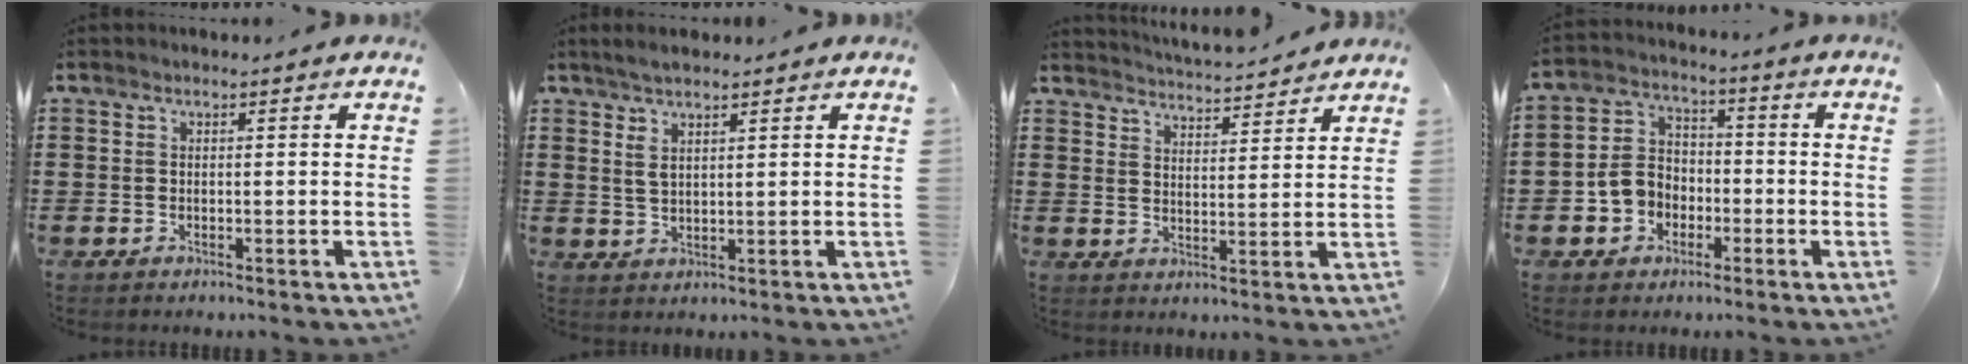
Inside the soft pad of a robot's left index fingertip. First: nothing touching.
{"total": 3.4, "force": [2.0, 1.1, 2.5], "torque": [-0.053, 0.006, 0.035]}
{"total": 3.8, "force": [3.8, -0.4, 0.2], "torque": [-0.019, -0.024, 0.064]}
{"total": 5.9, "force": [-2.4, 5.0, 2.1], "torque": [-0.070, 0.013, -0.052]}